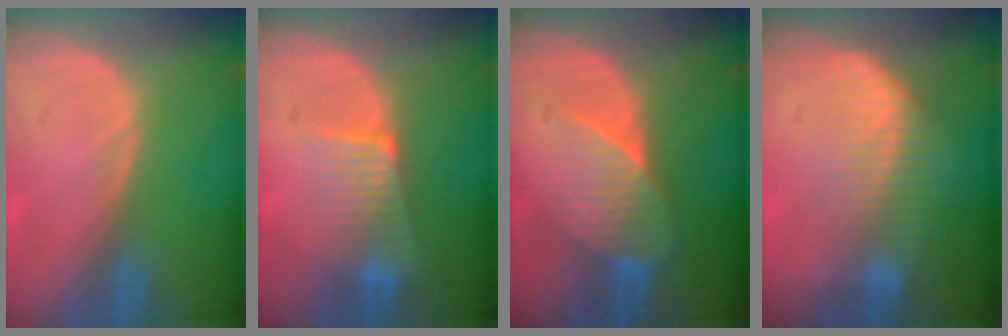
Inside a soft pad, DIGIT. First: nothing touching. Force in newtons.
{"total": 6.5, "press": 5.8, "slide": 3.1}
{"total": 7.1, "press": 6.6, "slide": 2.7}
{"total": 6.7, "press": 6.3, "slide": 2.3}